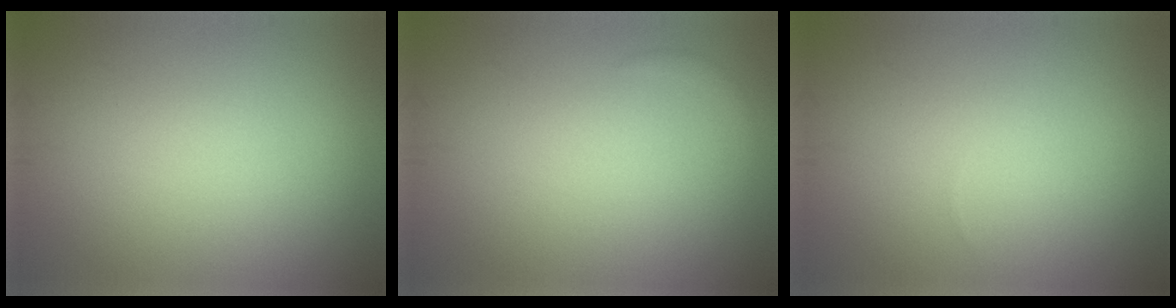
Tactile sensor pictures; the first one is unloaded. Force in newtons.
{"total": 0.7, "press": 0.7, "slide": 0.1}
{"total": 0.0}